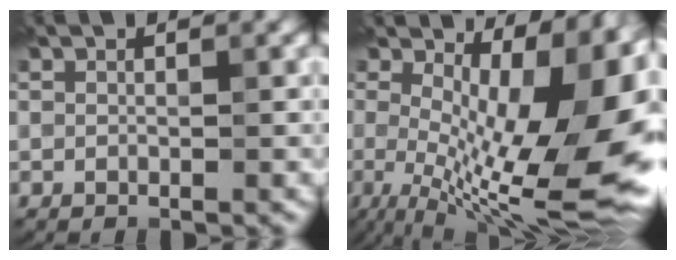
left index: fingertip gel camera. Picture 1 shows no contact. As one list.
[{"total": 14.4, "force": [0.1, 4.3, 13.7], "torque": [-0.186, -0.006, 0.012]}]